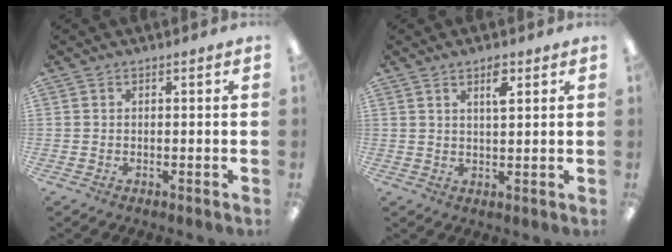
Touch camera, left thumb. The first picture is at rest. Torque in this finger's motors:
{"motor_torque": [0.14, 0.06, -0.09, -0.22, 0.01]}